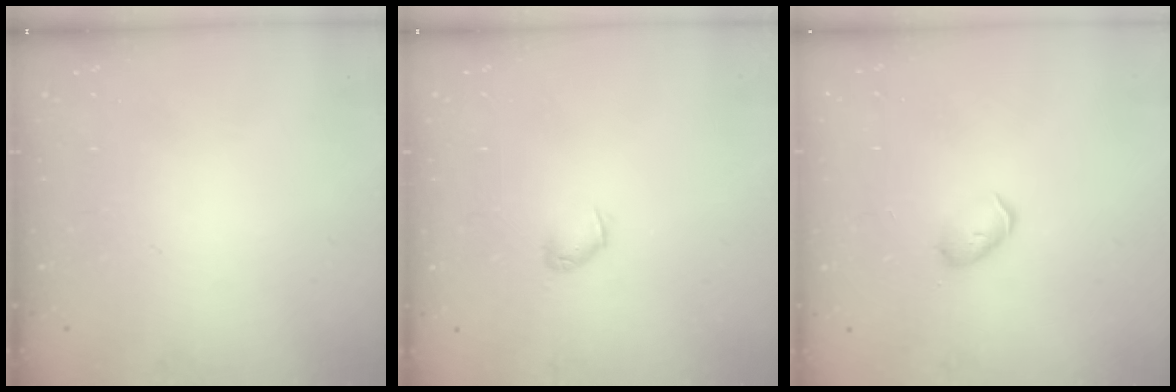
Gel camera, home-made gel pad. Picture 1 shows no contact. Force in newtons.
{"total": 3.3, "press": 3.2, "slide": 0.7}
{"total": 4.1, "press": 4.0, "slide": 0.8}